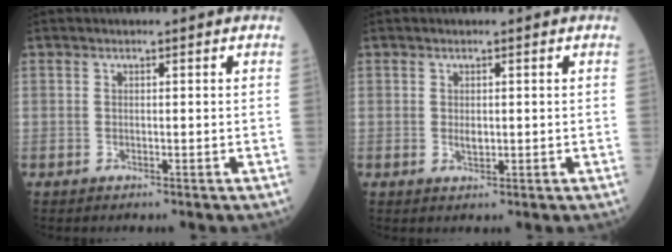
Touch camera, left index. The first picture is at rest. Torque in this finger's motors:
{"motor_torque": [0.37, 0.06, 0.01, 0.02]}